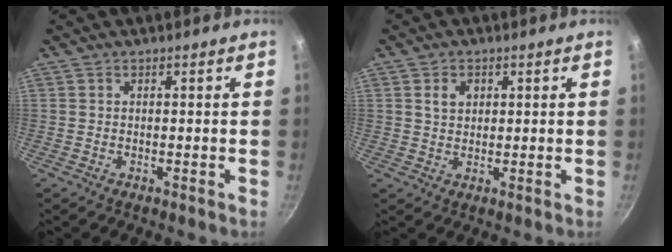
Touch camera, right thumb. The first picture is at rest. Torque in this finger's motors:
{"motor_torque": [0.01, 1.26, 0.59, -0.09, 0.07]}